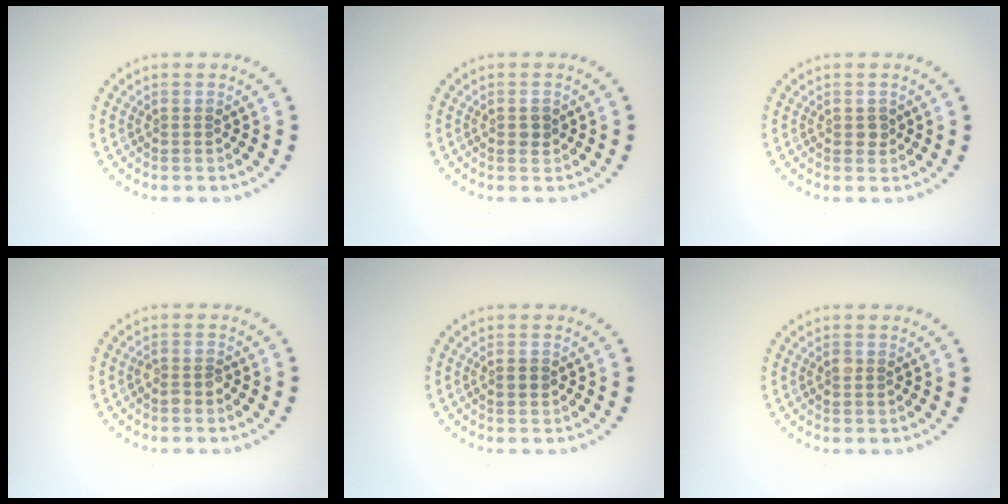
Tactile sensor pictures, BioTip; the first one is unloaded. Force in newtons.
{"total": 1.0, "press": 1.0, "slide": 0.1}
{"total": 0.8, "press": 0.8, "slide": 0.2}
{"total": 1.1, "press": 1.1, "slide": 0.4}
{"total": 1.3, "press": 1.3, "slide": 0.1}
{"total": 1.0, "press": 1.0, "slide": 0.1}